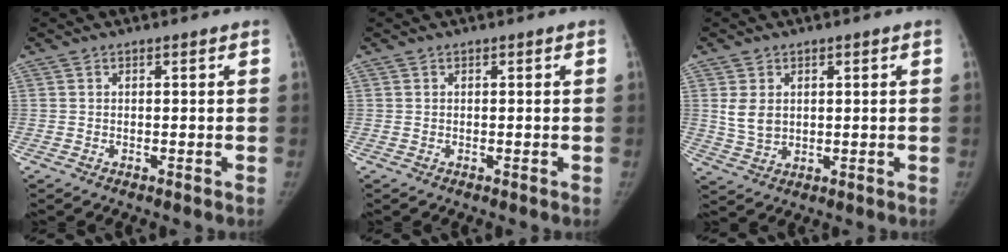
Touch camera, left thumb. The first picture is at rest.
{"total": 0.0}
{"total": 4.9, "force": [1.1, 3.7, 3.0], "torque": [-0.043, -0.009, 0.033]}